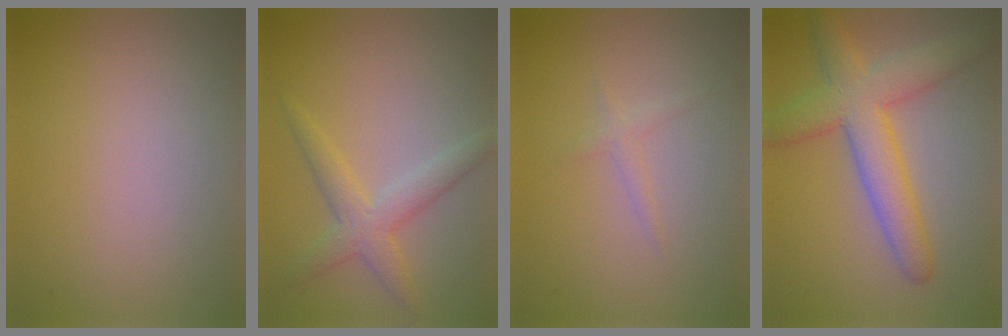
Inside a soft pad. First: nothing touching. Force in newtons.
{"total": 3.4, "press": 3.4, "slide": 0.1}
{"total": 0.9, "press": 0.9, "slide": 0.0}
{"total": 6.5, "press": 6.5, "slide": 0.3}